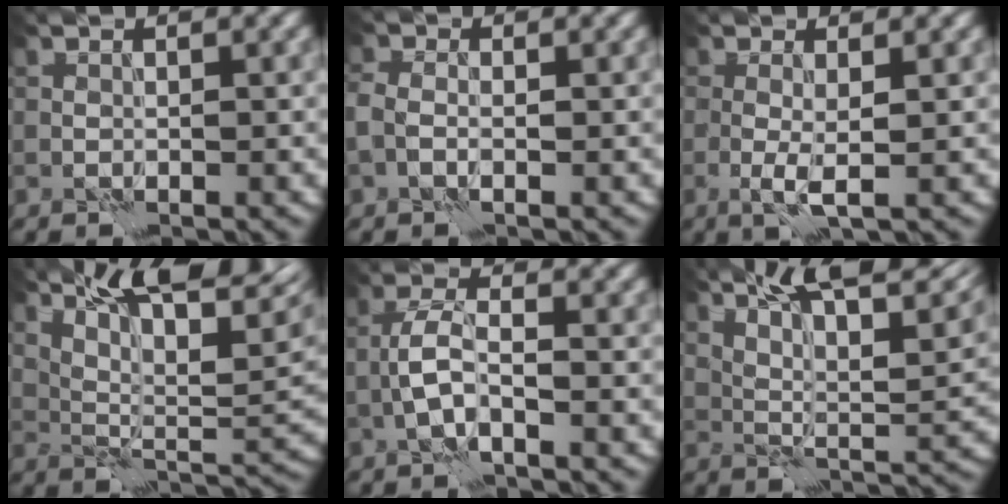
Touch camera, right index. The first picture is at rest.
{"total": 2.0, "force": [-0.6, 1.2, 1.4], "torque": [-0.038, 0.003, -0.019]}
{"total": 2.4, "force": [-0.3, 0.3, 2.3], "torque": [-0.048, -0.007, -0.005]}
{"total": 13.3, "force": [8.2, 3.6, 9.8], "torque": [-0.141, 0.018, 0.115]}
{"total": 3.1, "force": [-1.1, 1.0, 2.8], "torque": [-0.061, 0.008, -0.027]}
{"total": 13.6, "force": [9.7, 3.0, 9.1], "torque": [-0.128, 0.014, 0.129]}